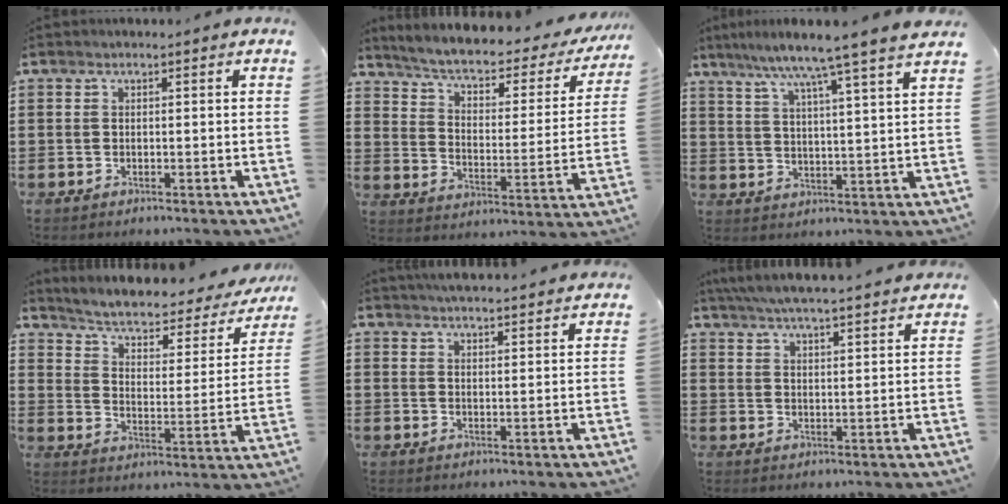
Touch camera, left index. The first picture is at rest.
{"total": 4.3, "force": [3.2, 1.0, 2.7], "torque": [-0.069, -0.025, 0.044]}
{"total": 6.9, "force": [5.8, -1.6, 3.4], "torque": [-0.088, -0.037, 0.092]}
{"total": 3.2, "force": [2.2, 1.0, 2.1], "torque": [-0.055, -0.022, 0.026]}
{"total": 3.4, "force": [3.3, -0.3, 0.3], "torque": [-0.014, -0.013, 0.061]}
{"total": 5.5, "force": [5.2, -0.3, 1.6], "torque": [-0.049, -0.027, 0.092]}